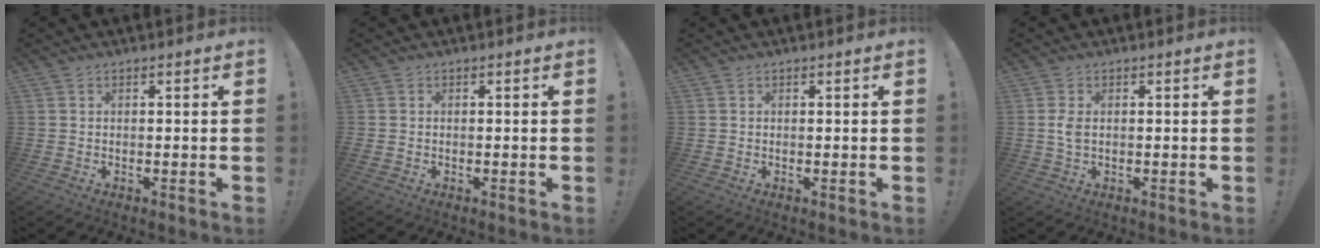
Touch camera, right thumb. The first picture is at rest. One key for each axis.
{"total": 0.0}
{"total": 0.7, "fx": 0.1, "fy": 0.6, "fz": -0.2, "tx": 0.006, "ty": 0.000, "tz": 0.002}
{"total": 2.7, "fx": 0.1, "fy": 1.5, "fz": 2.2, "tx": -0.039, "ty": 0.005, "tz": 0.000}